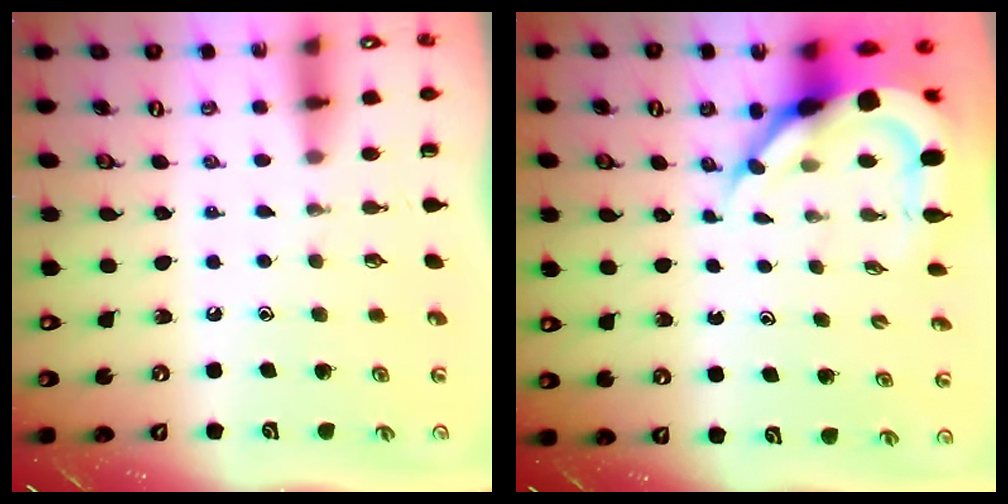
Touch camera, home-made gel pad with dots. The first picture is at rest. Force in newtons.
{"total": 9.9, "press": 9.8, "slide": 1.2}